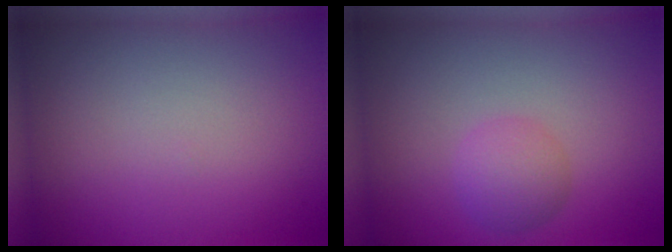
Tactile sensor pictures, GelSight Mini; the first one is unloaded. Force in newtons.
{"total": 2.2, "press": 2.2, "slide": 0.0}